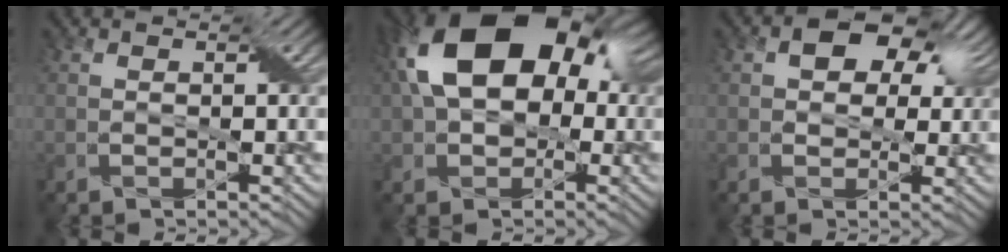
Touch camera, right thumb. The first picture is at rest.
{"total": 17.7, "force": [3.2, 11.7, 12.9], "torque": [-0.230, 0.020, 0.042]}
{"total": 7.7, "force": [3.2, 5.0, 5.0], "torque": [-0.082, 0.008, 0.047]}